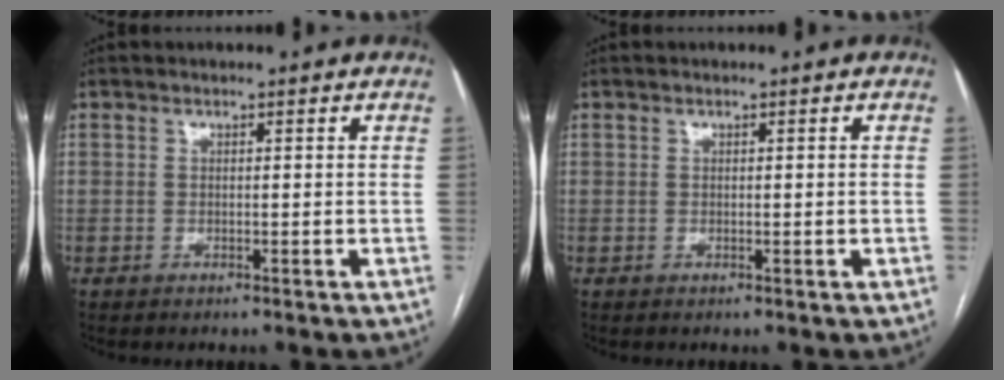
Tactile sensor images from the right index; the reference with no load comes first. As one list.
[{"total": 0.0}]